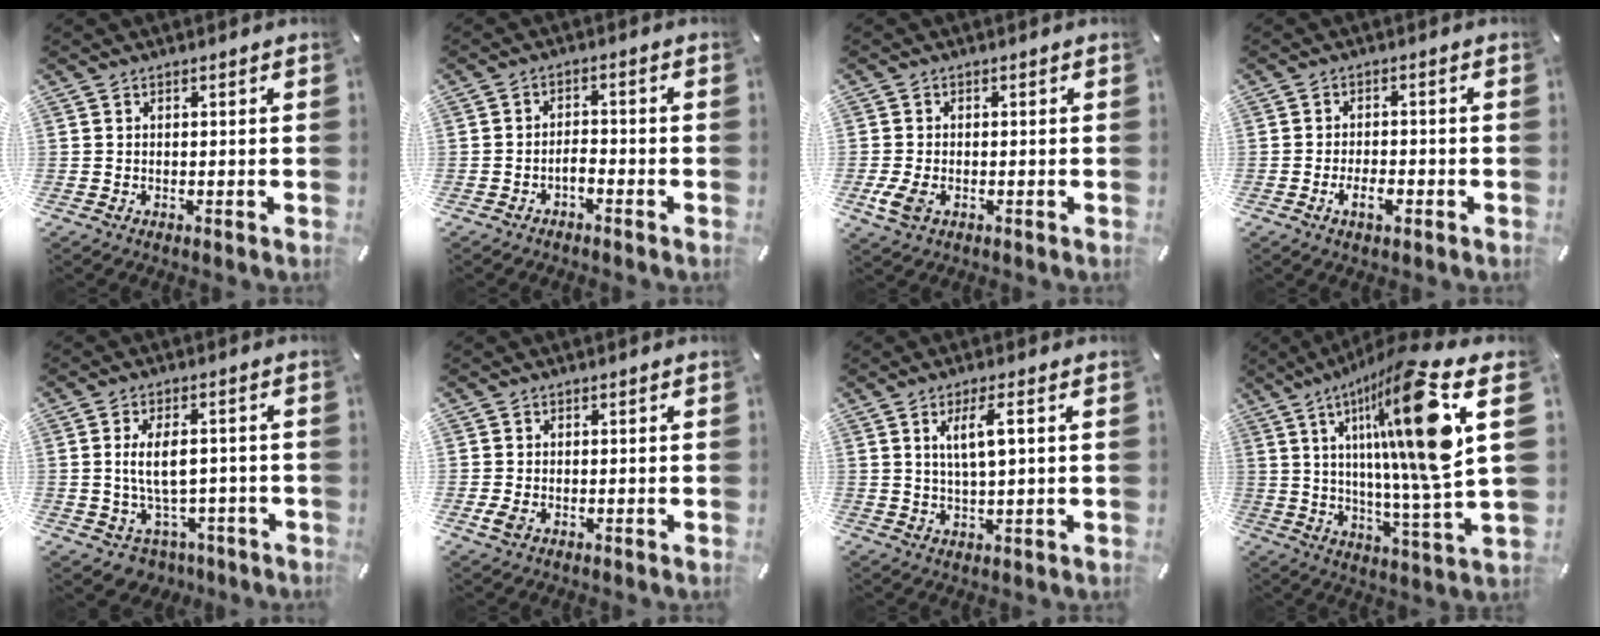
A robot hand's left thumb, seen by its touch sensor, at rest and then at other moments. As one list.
[{"total": 2.6, "force": [-1.7, 1.2, 1.6], "torque": [-0.028, 0.011, -0.033]}, {"total": 4.4, "force": [-0.9, 3.3, 2.8], "torque": [-0.073, -0.002, -0.018]}, {"total": 4.8, "force": [-2.1, 2.1, 3.7], "torque": [-0.072, 0.006, -0.040]}, {"total": 9.3, "force": [-0.7, 5.9, 7.2], "torque": [-0.131, 0.008, -0.014]}, {"total": 2.3, "force": [-0.2, 2.0, 1.1], "torque": [-0.018, -0.001, -0.006]}, {"total": 6.5, "force": [2.0, 1.2, 6.1], "torque": [-0.130, -0.001, 0.028]}, {"total": 27.6, "force": [10.0, 4.7, 25.3], "torque": [-0.406, -0.076, 0.142]}]